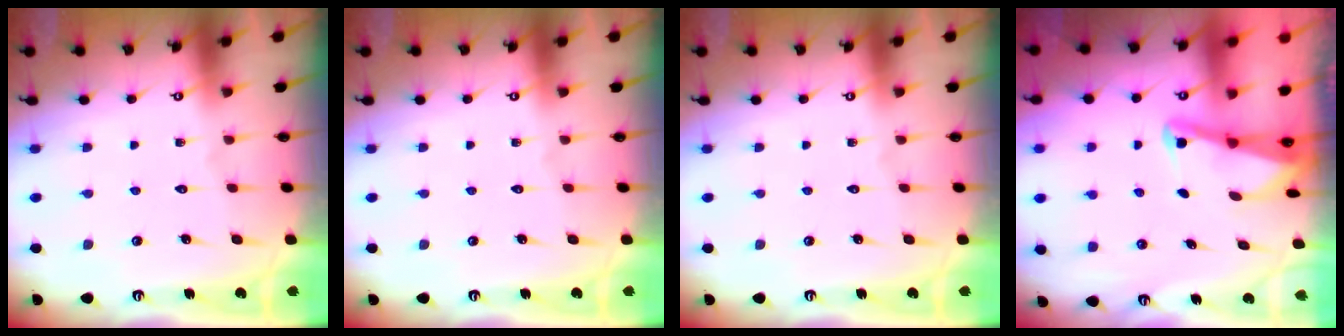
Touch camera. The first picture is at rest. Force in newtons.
{"total": 0.0}
{"total": 0.0}
{"total": 2.3, "press": 2.2, "slide": 0.4}